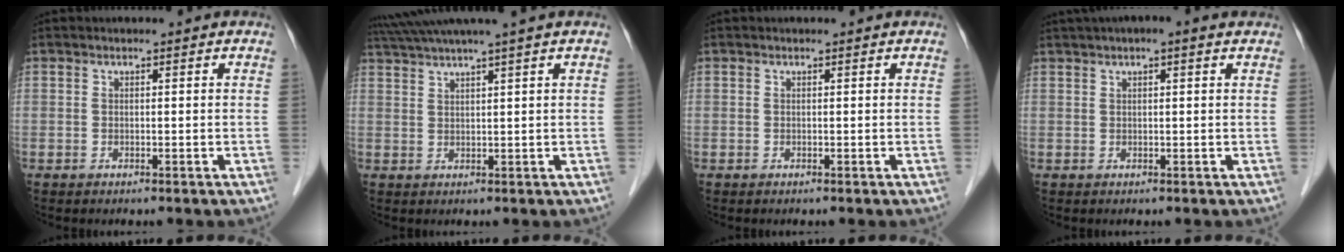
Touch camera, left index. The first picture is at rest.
{"total": 6.8, "force": [5.5, -1.8, 3.6], "torque": [-0.059, 0.025, 0.094]}
{"total": 0.0}
{"total": 5.2, "force": [3.4, 0.9, 3.8], "torque": [-0.063, 0.034, 0.050]}